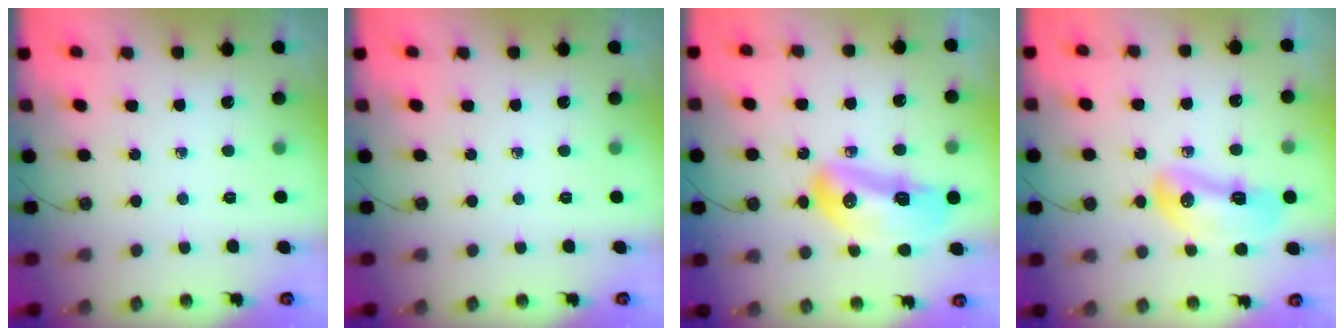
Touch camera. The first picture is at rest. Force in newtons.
{"total": 0.0}
{"total": 15.3, "press": 15.2, "slide": 1.8}
{"total": 20.1, "press": 14.2, "slide": 14.3}